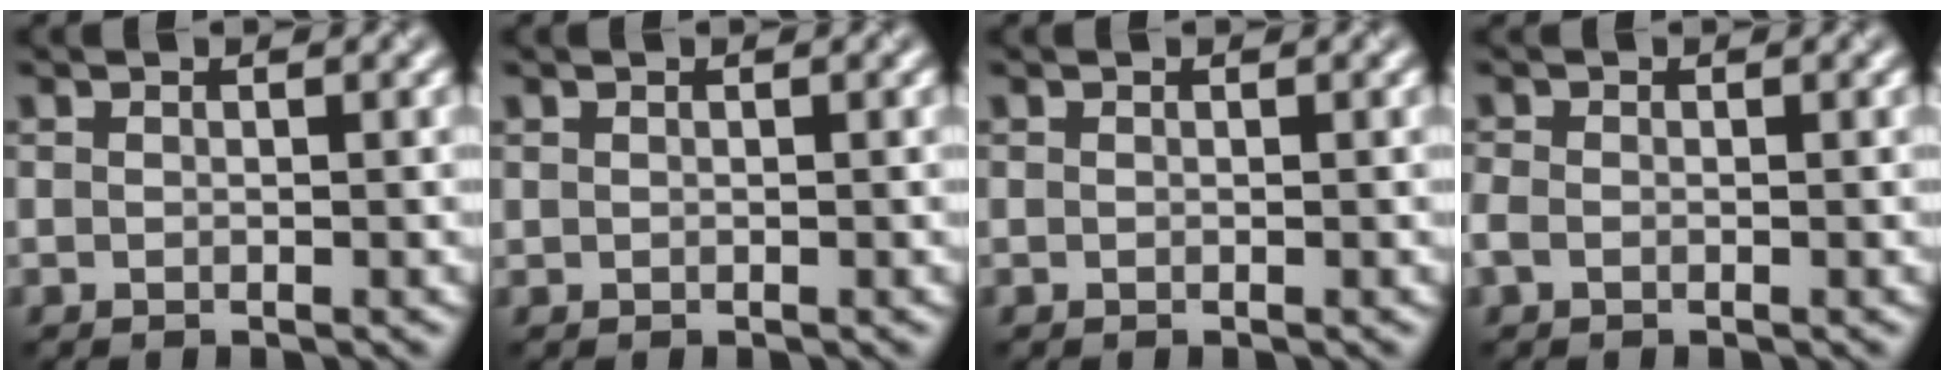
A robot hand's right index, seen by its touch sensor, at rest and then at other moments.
{"total": 0.0}
{"total": 0.0}
{"total": 1.2, "force": [-0.4, 0.8, 0.7], "torque": [-0.019, 0.004, -0.013]}